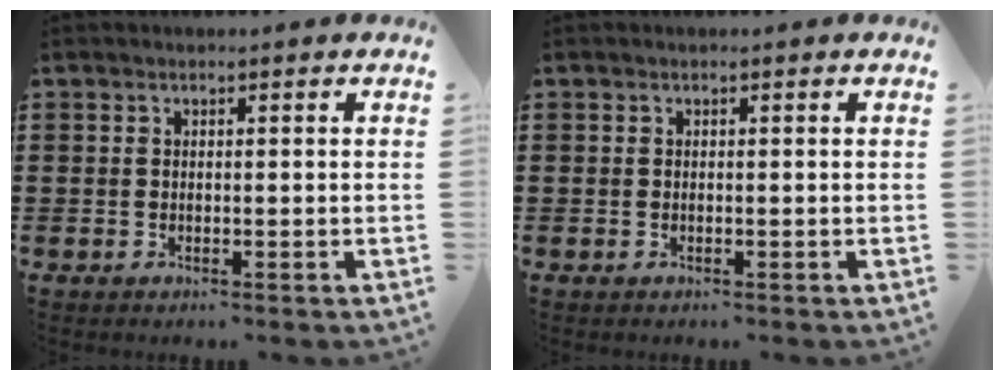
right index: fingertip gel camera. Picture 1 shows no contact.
{"total": 0.0}